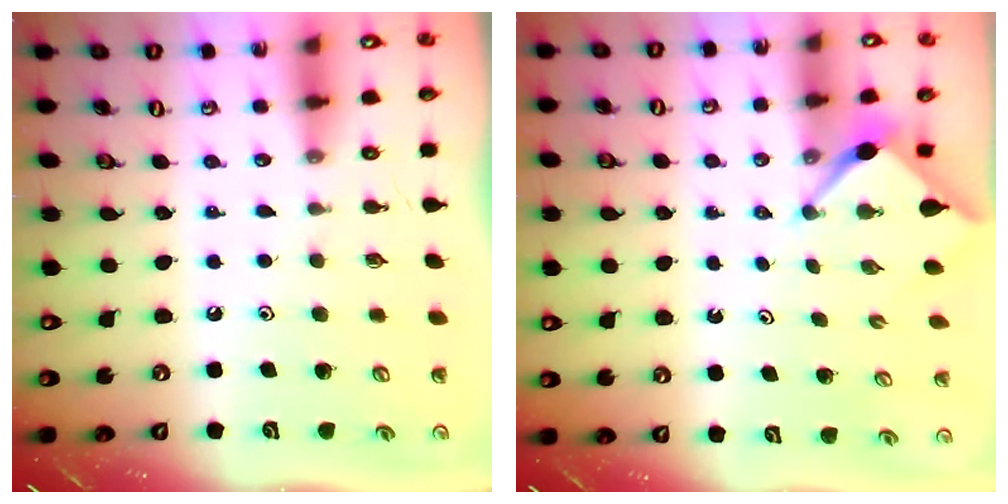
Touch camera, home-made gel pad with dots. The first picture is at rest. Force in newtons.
{"total": 2.5, "press": 2.5, "slide": 0.3}